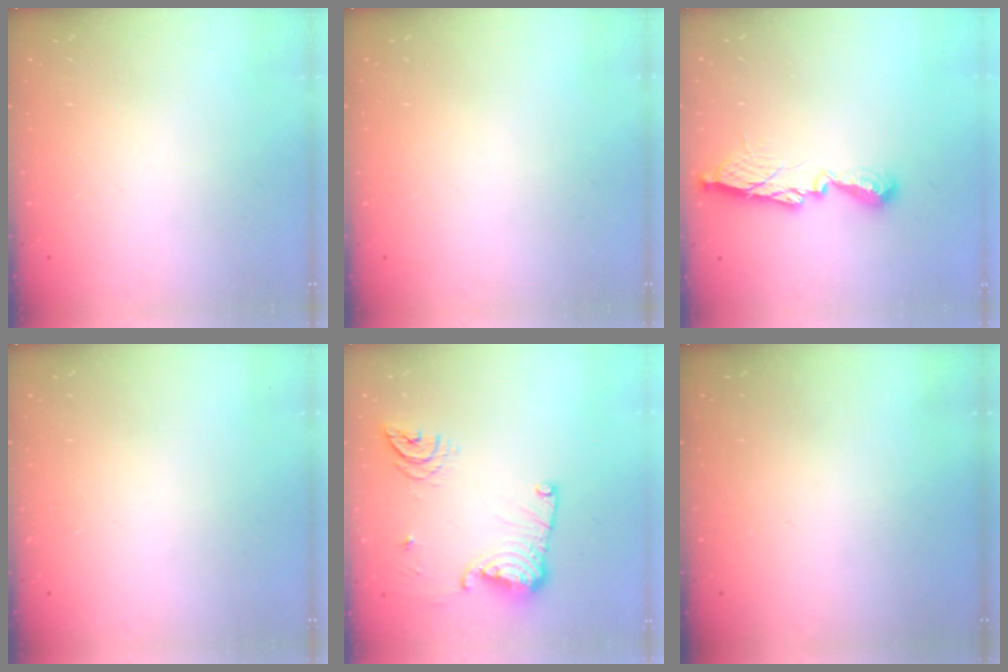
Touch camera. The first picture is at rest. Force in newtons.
{"total": 0.0}
{"total": 11.0, "press": 11.0, "slide": 0.4}
{"total": 0.0}
{"total": 14.3, "press": 14.2, "slide": 1.4}
{"total": 0.0}